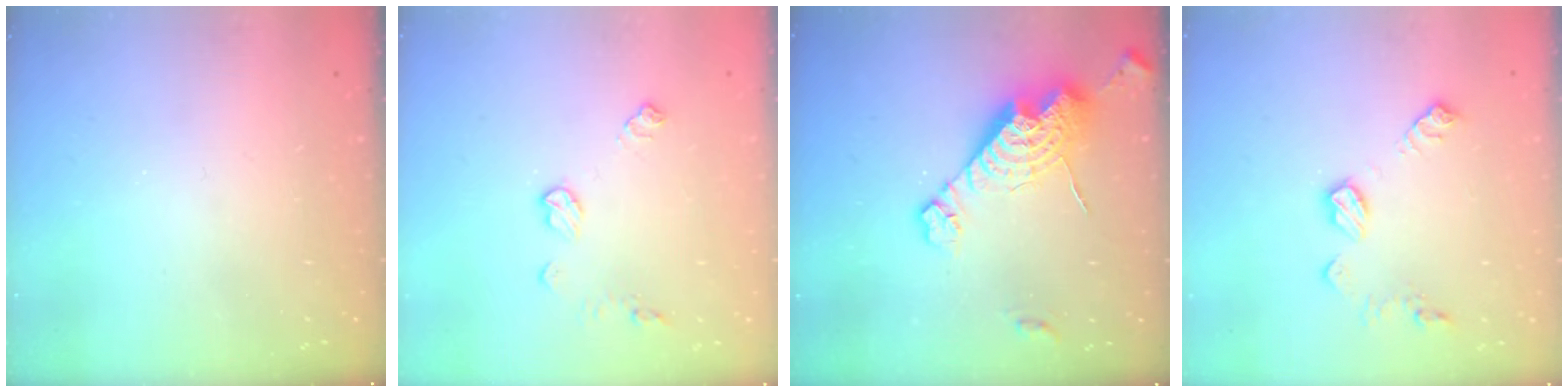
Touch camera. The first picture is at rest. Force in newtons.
{"total": 7.9, "press": 7.9, "slide": 0.0}
{"total": 16.6, "press": 16.5, "slide": 1.5}
{"total": 9.0, "press": 9.0, "slide": 0.3}